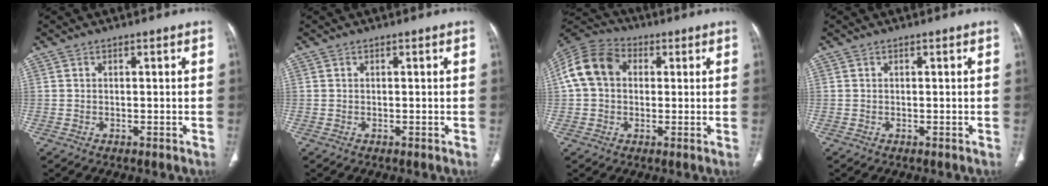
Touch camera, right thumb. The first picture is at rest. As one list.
[{"total": 0.0}, {"total": 12.1, "force": [1.9, 9.4, 7.5], "torque": [-0.143, 0.031, 0.026]}, {"total": 0.0}]